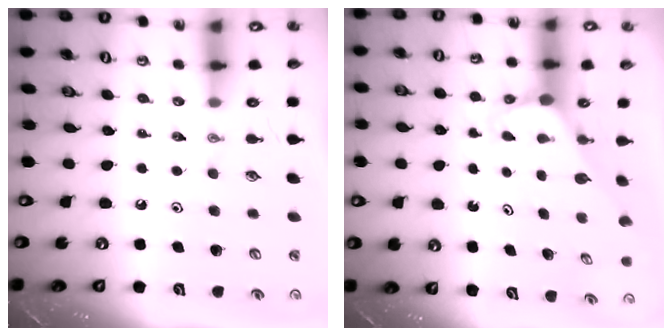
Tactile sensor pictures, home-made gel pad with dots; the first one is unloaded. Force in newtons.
{"total": 3.0, "press": 3.0, "slide": 0.2}